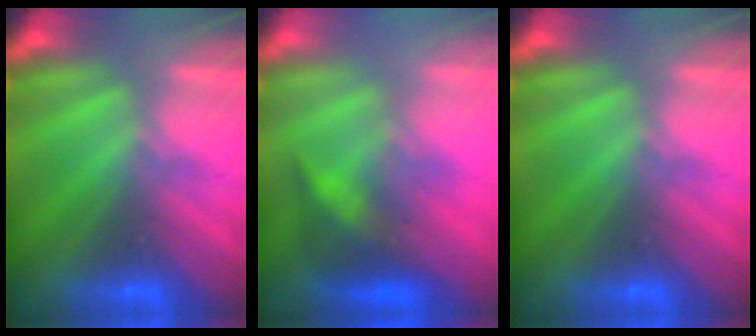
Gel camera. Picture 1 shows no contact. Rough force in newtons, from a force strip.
{"total": 2.9}
{"total": 0.0}